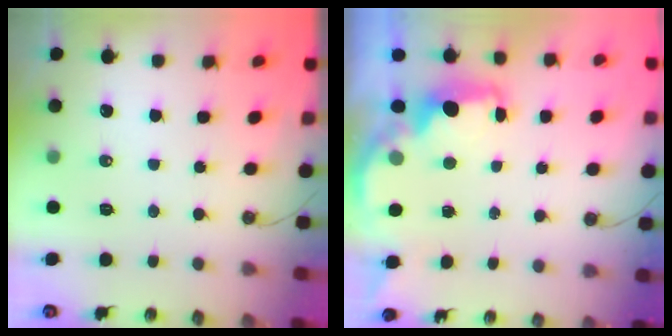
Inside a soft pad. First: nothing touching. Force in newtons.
{"total": 2.2, "press": 2.1, "slide": 0.7}